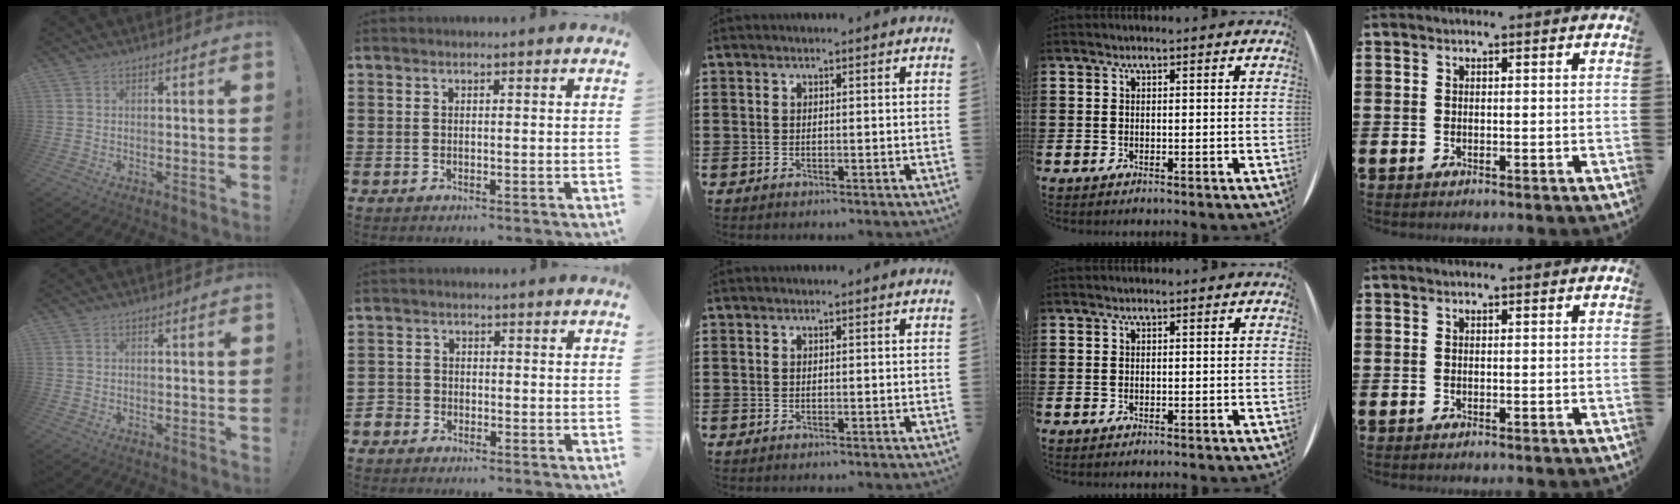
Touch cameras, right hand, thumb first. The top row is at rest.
{"index": {"total": 2.3, "force": [-1.8, 1.5, 0.0], "torque": [-0.014, -0.001, -0.043]}}